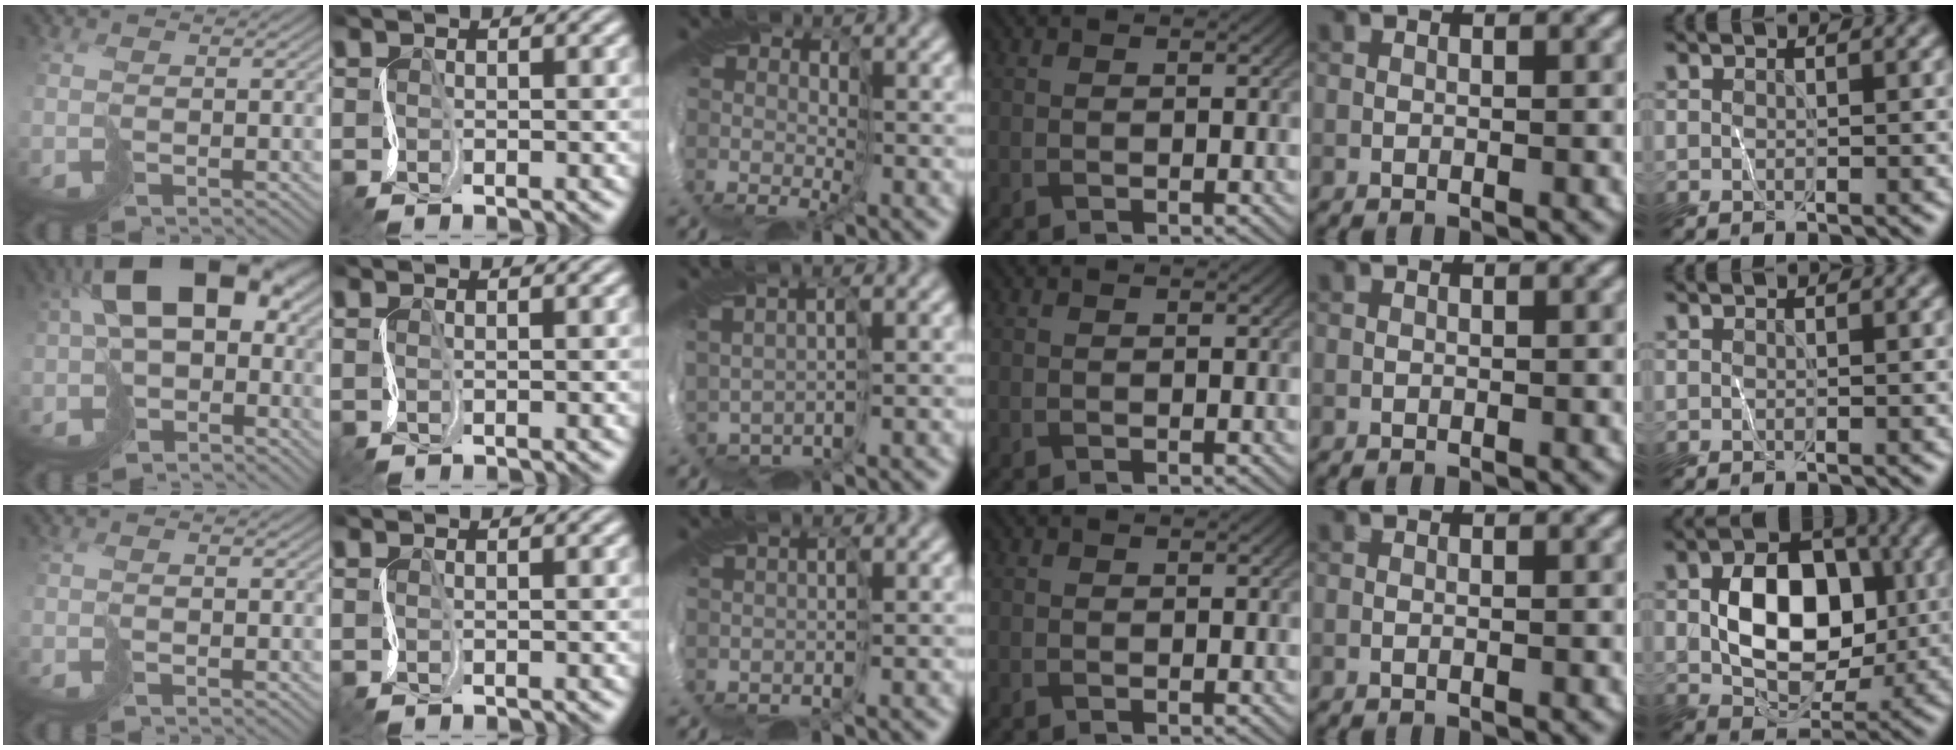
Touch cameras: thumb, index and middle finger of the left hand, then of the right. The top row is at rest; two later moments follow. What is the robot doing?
{"motion": "cut", "object": "bubble wrap"}